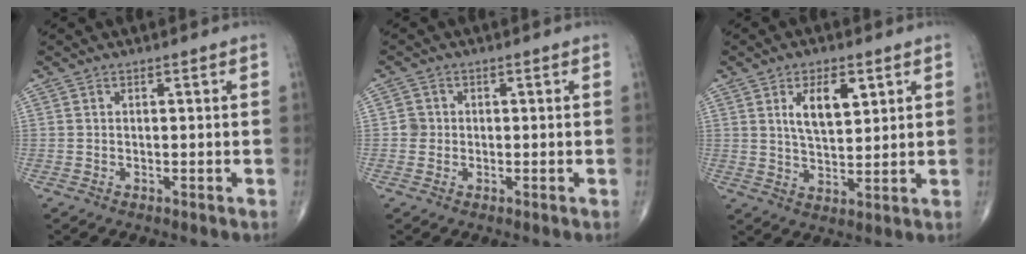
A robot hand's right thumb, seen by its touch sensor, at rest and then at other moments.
{"total": 2.0, "force": [-0.1, 2.0, 0.3], "torque": [0.008, 0.006, -0.004]}
{"total": 7.9, "force": [3.2, 3.7, 6.2], "torque": [-0.093, -0.019, 0.059]}